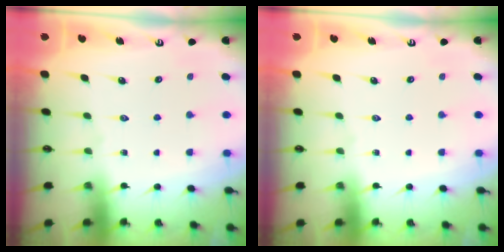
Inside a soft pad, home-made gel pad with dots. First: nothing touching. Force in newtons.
{"total": 0.0}